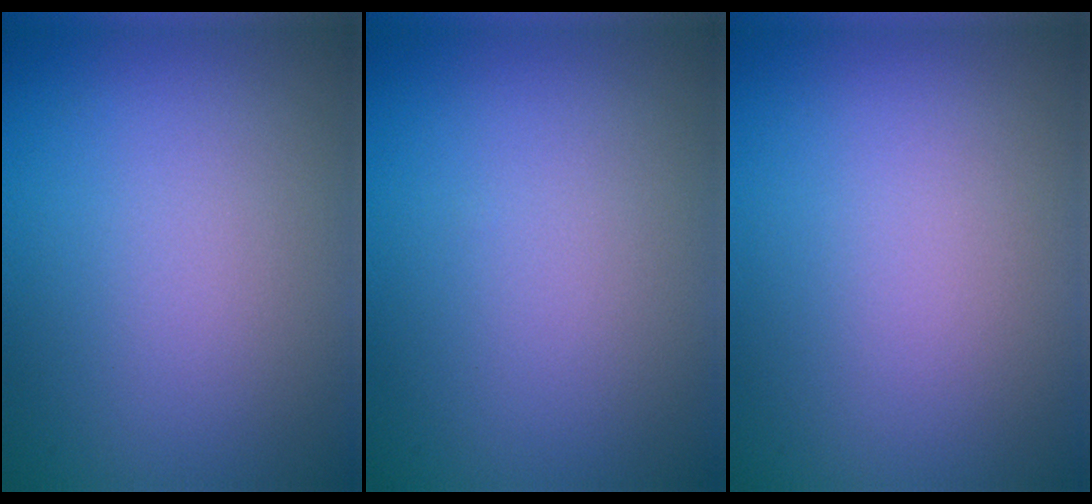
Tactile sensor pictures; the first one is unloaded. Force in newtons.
{"total": 0.0}
{"total": 0.0}